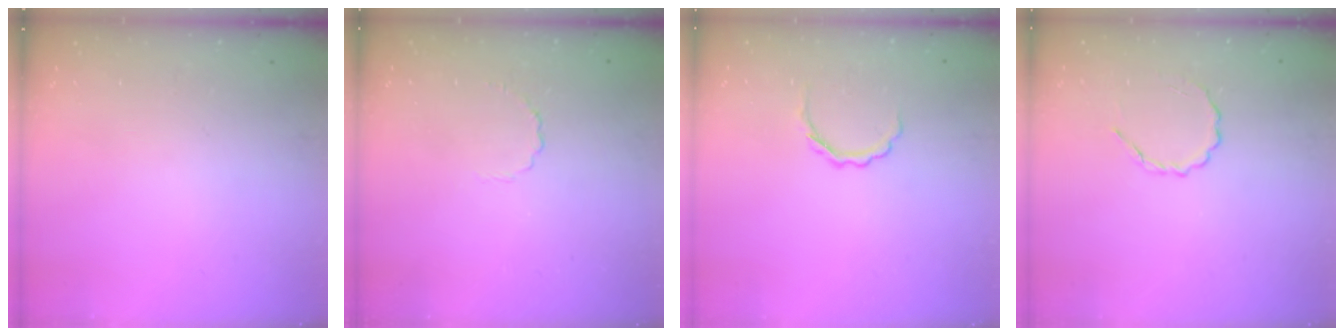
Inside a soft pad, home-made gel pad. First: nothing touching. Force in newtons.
{"total": 2.6, "press": 2.4, "slide": 1.0}
{"total": 3.8, "press": 3.8, "slide": 0.5}
{"total": 3.0, "press": 2.8, "slide": 1.0}